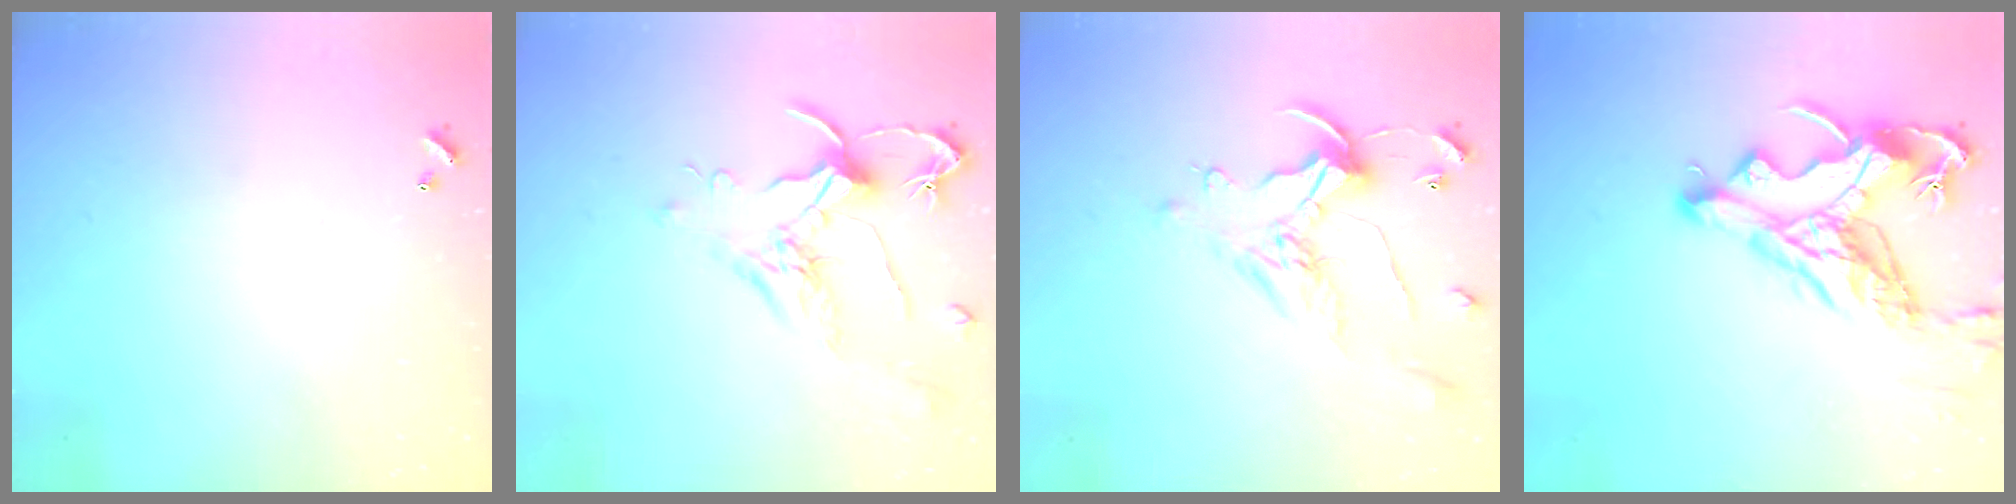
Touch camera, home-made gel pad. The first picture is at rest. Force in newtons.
{"total": 1.8, "press": 1.7, "slide": 0.6}
{"total": 1.1, "press": 0.8, "slide": 0.9}
{"total": 11.2, "press": 11.0, "slide": 2.4}